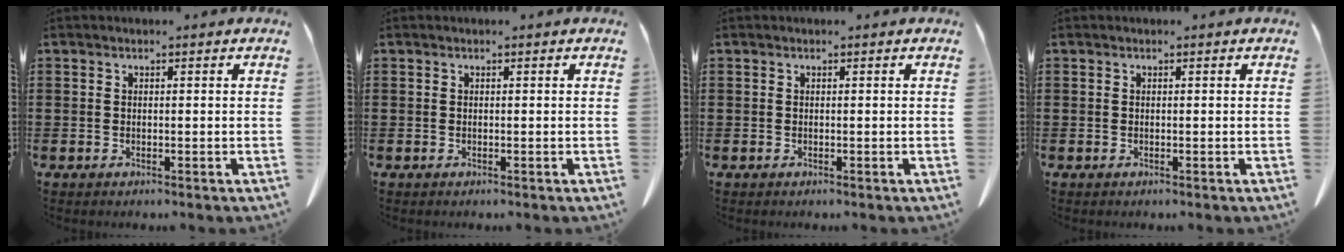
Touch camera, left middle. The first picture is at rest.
{"total": 0.0}
{"total": 0.0}
{"total": 0.0}